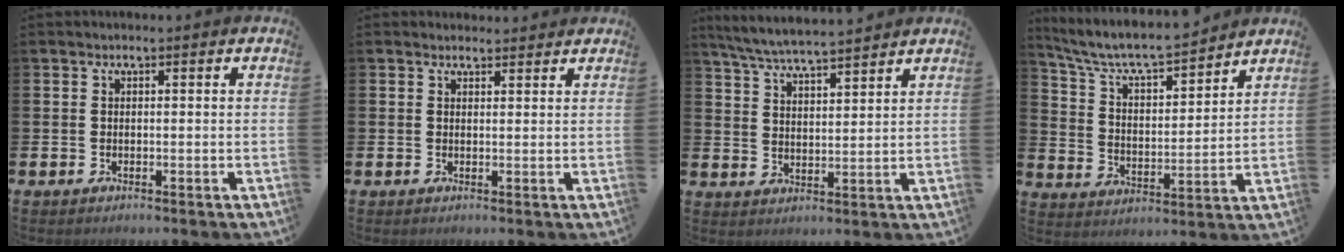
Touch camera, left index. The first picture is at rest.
{"total": 1.6, "force": [1.5, 0.5, -0.1], "torque": [0.008, -0.004, 0.027]}
{"total": 5.7, "force": [5.6, 0.2, 1.4], "torque": [-0.050, -0.029, 0.099]}
{"total": 7.3, "force": [6.9, 1.1, 2.1], "torque": [-0.079, -0.051, 0.118]}